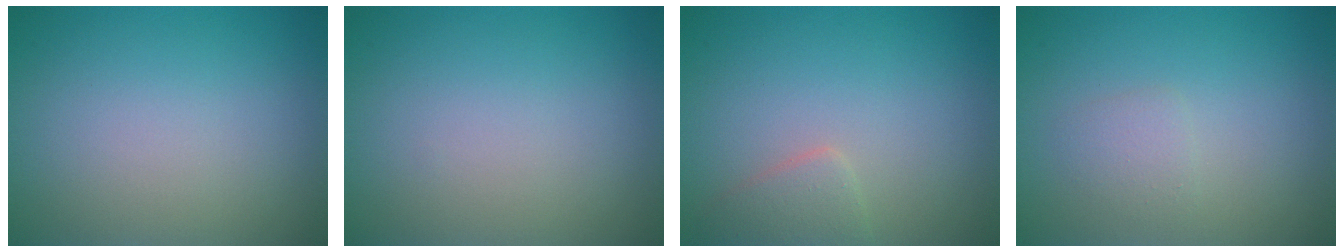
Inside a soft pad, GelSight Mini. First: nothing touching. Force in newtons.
{"total": 0.0}
{"total": 1.8, "press": 1.8, "slide": 0.1}
{"total": 1.2, "press": 1.2, "slide": 0.0}